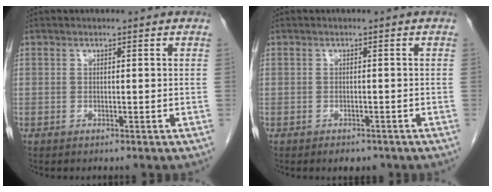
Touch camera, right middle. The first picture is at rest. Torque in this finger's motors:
{"motor_torque": [0.56, -0.21, 0.07, 0.03]}